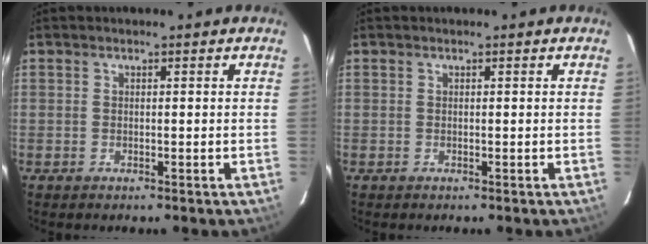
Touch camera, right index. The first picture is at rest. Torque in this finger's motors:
{"motor_torque": [0.00, 0.00, -0.02, 0.00]}